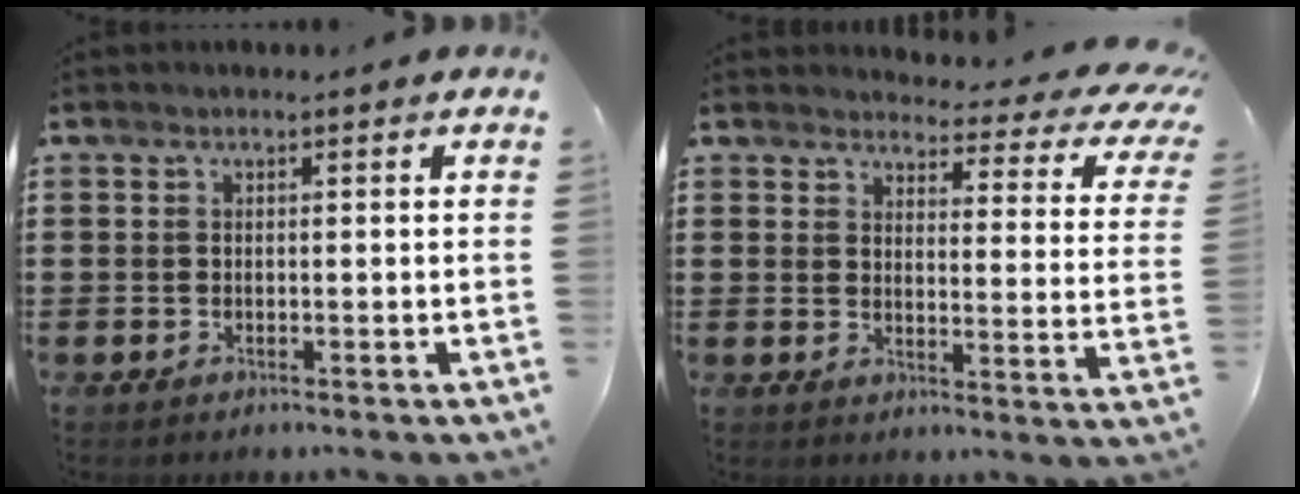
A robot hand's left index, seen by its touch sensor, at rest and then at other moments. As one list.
[{"total": 4.1, "force": [3.5, 0.8, 2.0], "torque": [-0.042, -0.031, 0.052]}]